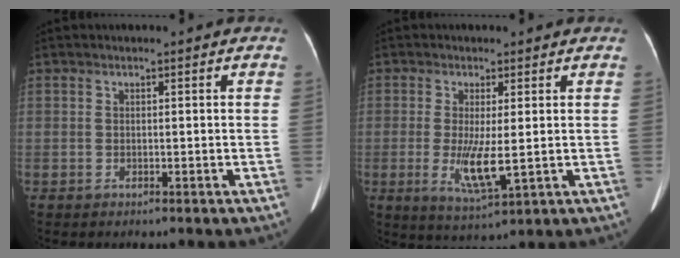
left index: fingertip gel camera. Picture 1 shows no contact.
{"total": 6.4, "force": [-0.5, 1.1, 6.3], "torque": [-0.126, -0.019, -0.001]}